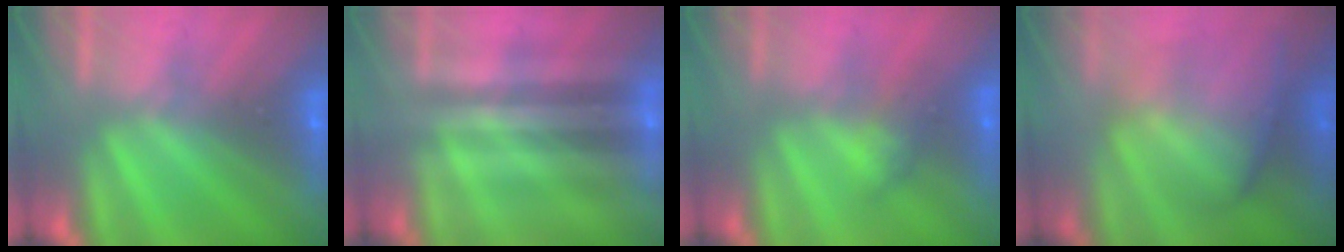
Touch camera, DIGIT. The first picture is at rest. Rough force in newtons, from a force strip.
{"total": 1.9}
{"total": 2.7}
{"total": 6.9}